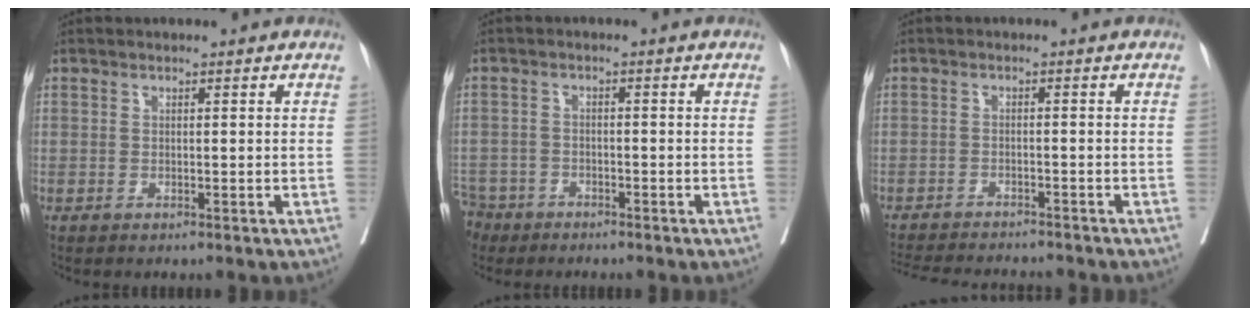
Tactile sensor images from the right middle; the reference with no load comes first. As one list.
[{"total": 6.2, "force": [-5.0, 3.6, 0.6], "torque": [-0.020, -0.005, -0.095]}, {"total": 12.9, "force": [-11.9, 2.1, 4.5], "torque": [-0.083, -0.012, -0.163]}]